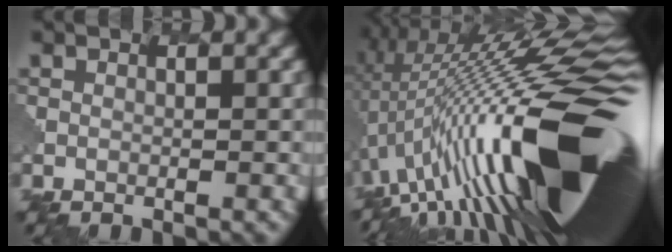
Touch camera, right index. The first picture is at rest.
{"total": 20.7, "force": [-0.3, 5.8, 19.8], "torque": [-0.288, 0.024, -0.003]}